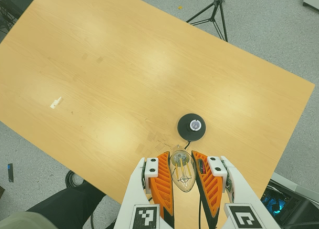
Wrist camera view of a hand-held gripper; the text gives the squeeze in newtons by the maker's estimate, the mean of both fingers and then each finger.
{"total": 18.1, "left": 19.4, "right": 16.9}